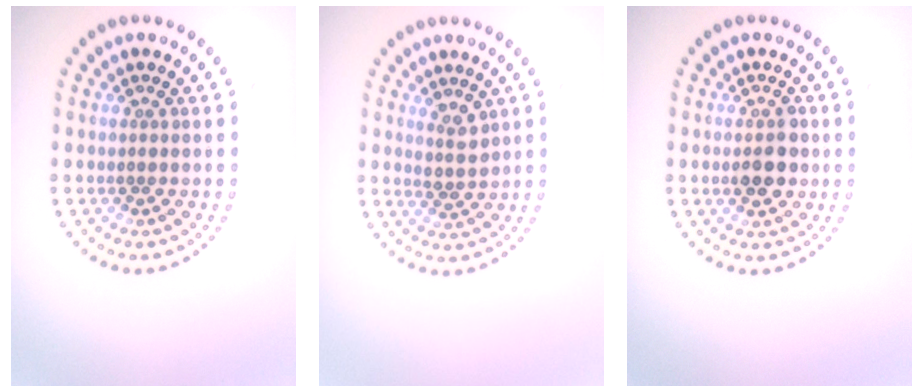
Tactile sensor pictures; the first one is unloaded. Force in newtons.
{"total": 1.9, "press": 1.5, "slide": 1.2}
{"total": 2.5, "press": 2.5, "slide": 0.2}